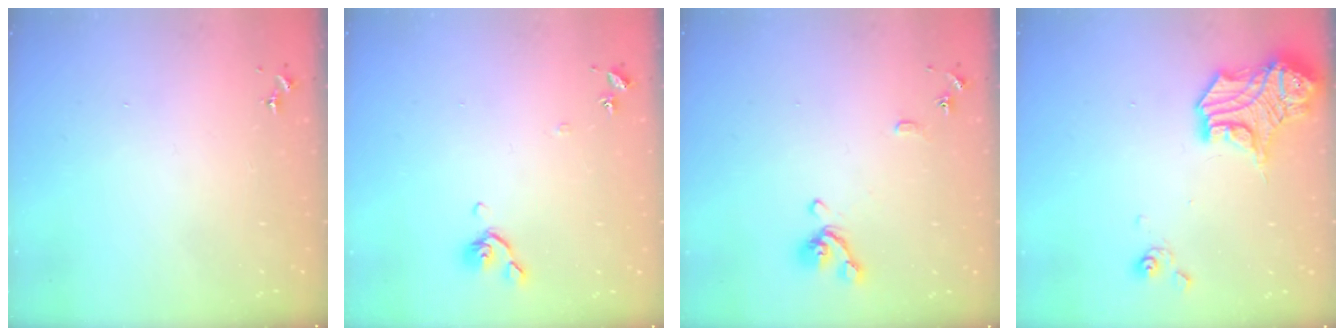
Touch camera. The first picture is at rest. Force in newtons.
{"total": 6.7, "press": 6.6, "slide": 1.0}
{"total": 9.9, "press": 9.8, "slide": 1.3}
{"total": 17.0, "press": 16.9, "slide": 1.4}